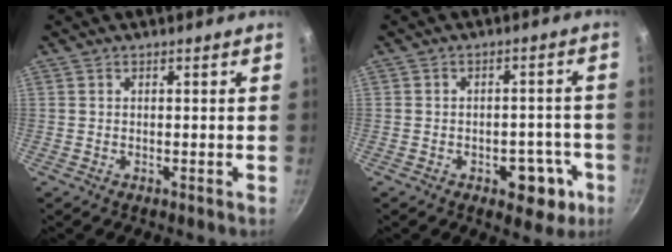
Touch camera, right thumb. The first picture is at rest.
{"total": 8.3, "force": [-3.6, 5.0, 5.6], "torque": [-0.033, 0.023, -0.040]}